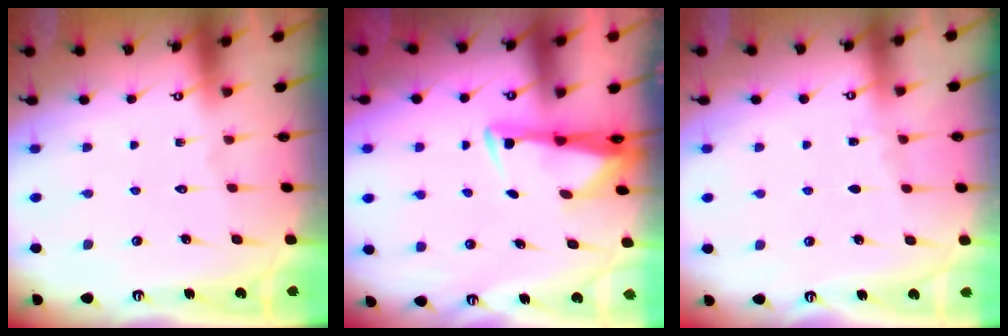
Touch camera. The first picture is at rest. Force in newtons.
{"total": 3.1, "press": 2.9, "slide": 0.9}
{"total": 2.4, "press": 2.4, "slide": 0.4}